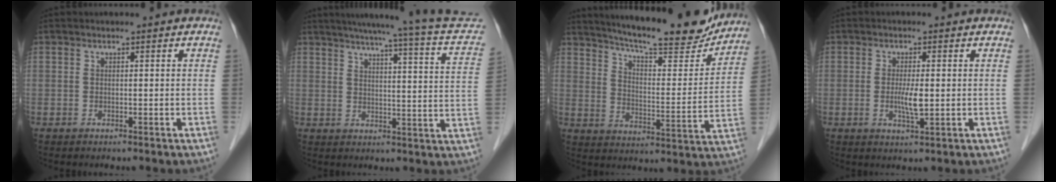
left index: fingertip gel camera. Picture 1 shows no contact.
{"total": 22.3, "force": [20.7, -0.4, 8.5], "torque": [-0.117, -0.059, 0.241]}
{"total": 21.0, "force": [18.7, 2.9, 9.1], "torque": [-0.144, -0.020, 0.259]}
{"total": 3.4, "force": [-0.2, 0.6, 3.4], "torque": [-0.067, -0.005, -0.002]}